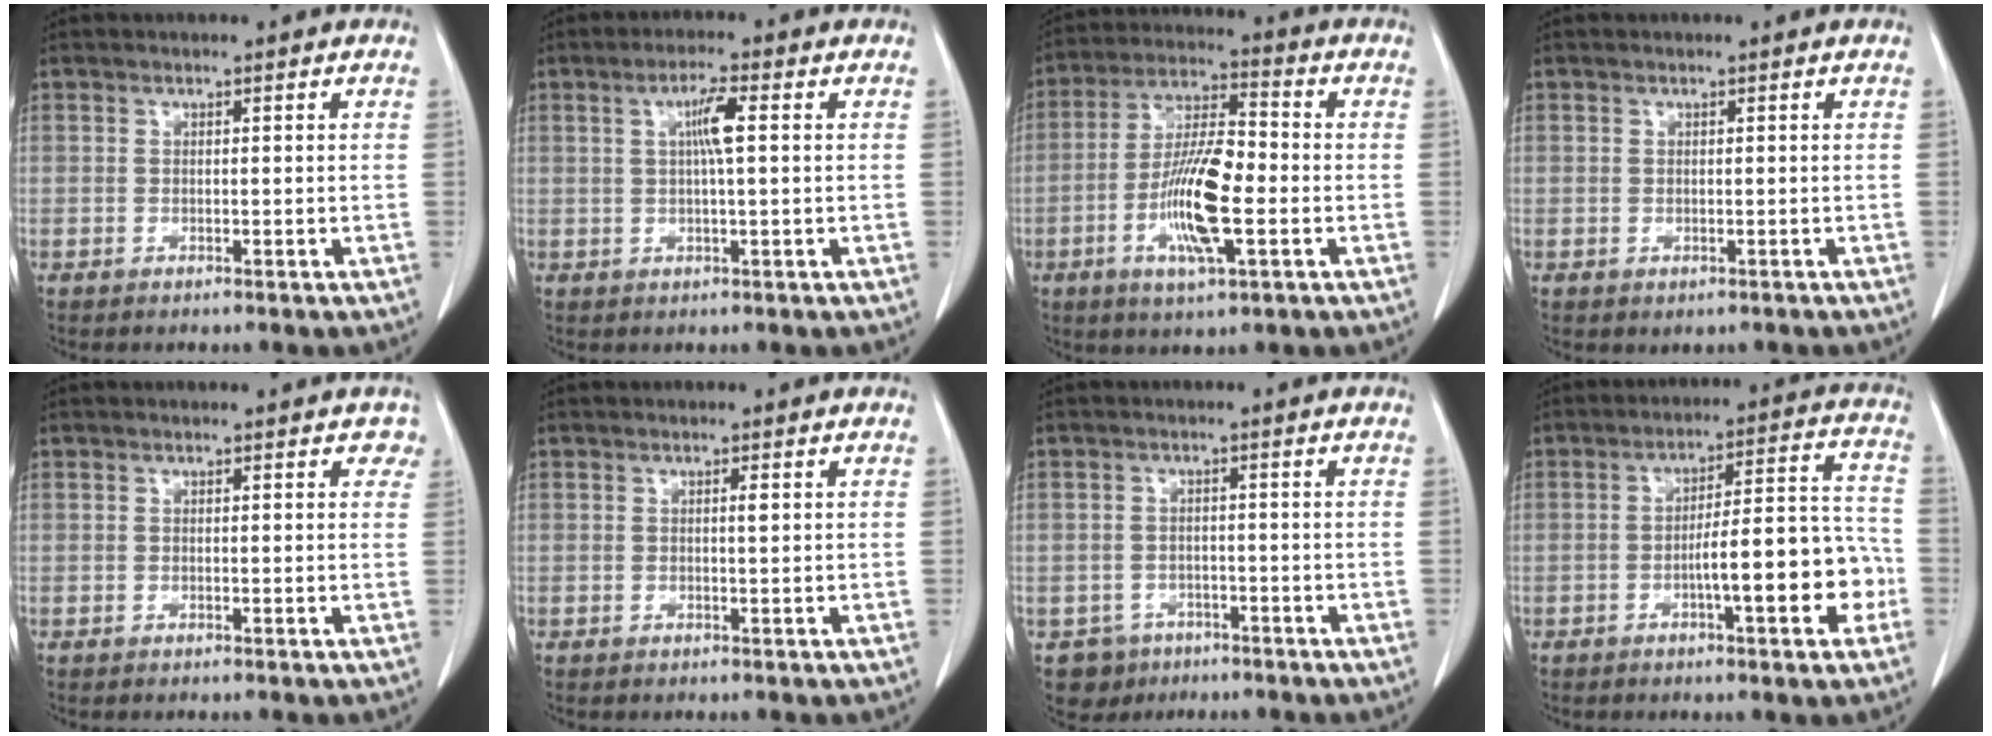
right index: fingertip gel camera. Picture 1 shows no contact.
{"total": 4.2, "force": [0.9, 0.3, 4.1], "torque": [-0.075, 0.005, 0.014]}
{"total": 9.8, "force": [-2.3, 2.3, 9.3], "torque": [-0.172, 0.002, -0.040]}
{"total": 0.9, "force": [-0.2, 0.9, 0.2], "torque": [-0.006, 0.003, 0.002]}
{"total": 1.6, "force": [1.0, 1.0, 0.8], "torque": [0.008, 0.003, -0.001]}
{"total": 0.8, "force": [0.3, 0.0, 0.8], "torque": [-0.009, 0.002, 0.007]}
{"total": 4.3, "force": [-2.6, 3.4, 0.1], "torque": [0.002, 0.008, -0.038]}
{"total": 11.9, "force": [-3.6, 2.1, 11.2], "torque": [-0.154, 0.030, -0.046]}